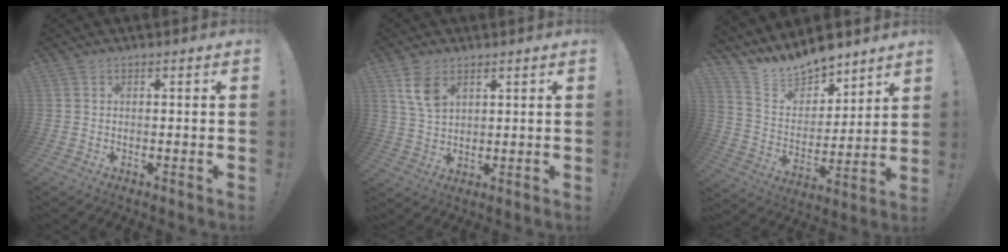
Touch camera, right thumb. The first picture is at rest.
{"total": 7.2, "force": [3.9, 4.2, 4.4], "torque": [-0.071, -0.015, 0.074]}
{"total": 11.8, "force": [11.1, 3.7, 1.8], "torque": [-0.060, -0.098, 0.206]}